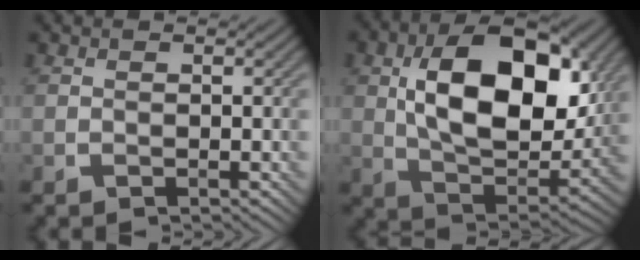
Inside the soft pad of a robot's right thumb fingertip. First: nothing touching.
{"total": 15.8, "force": [3.5, 9.3, 12.2], "torque": [-0.206, -0.006, 0.067]}